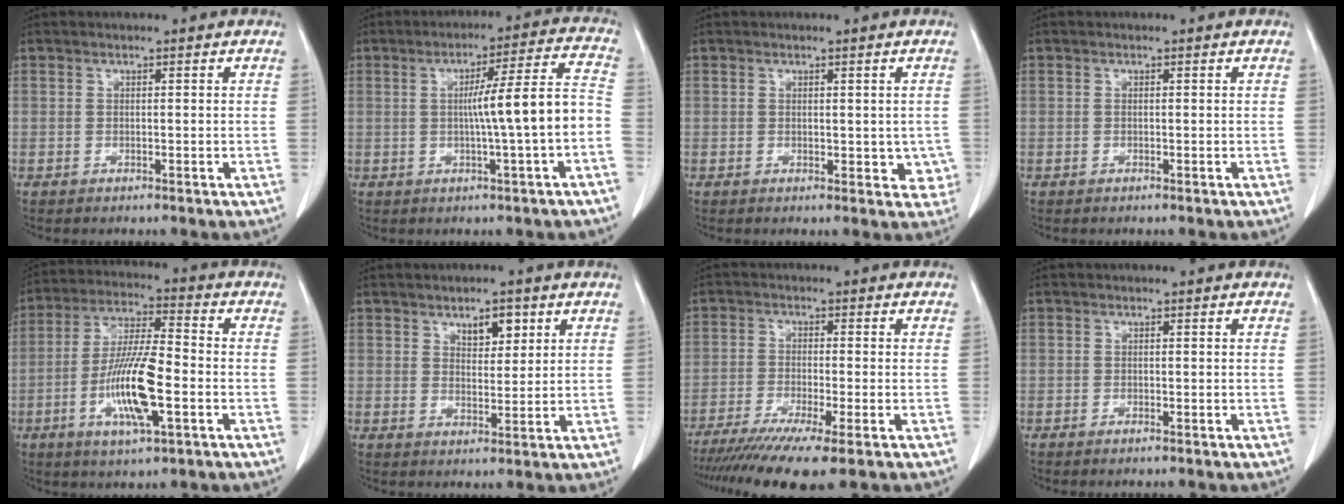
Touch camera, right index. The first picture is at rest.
{"total": 10.2, "force": [-1.6, -0.8, 10.1], "torque": [-0.146, 0.018, -0.023]}
{"total": 3.4, "force": [0.0, 2.2, 2.6], "torque": [-0.006, -0.002, 0.002]}
{"total": 0.0}
{"total": 12.6, "force": [-3.6, 2.1, 11.8], "torque": [-0.232, -0.005, -0.066]}
{"total": 4.2, "force": [2.3, 2.1, 2.9], "torque": [-0.042, -0.002, 0.039]}
{"total": 10.5, "force": [-7.6, -0.1, 7.3], "torque": [-0.114, -0.022, -0.121]}
{"total": 0.6, "force": [-0.4, 0.0, 0.4], "torque": [-0.010, -0.001, -0.005]}